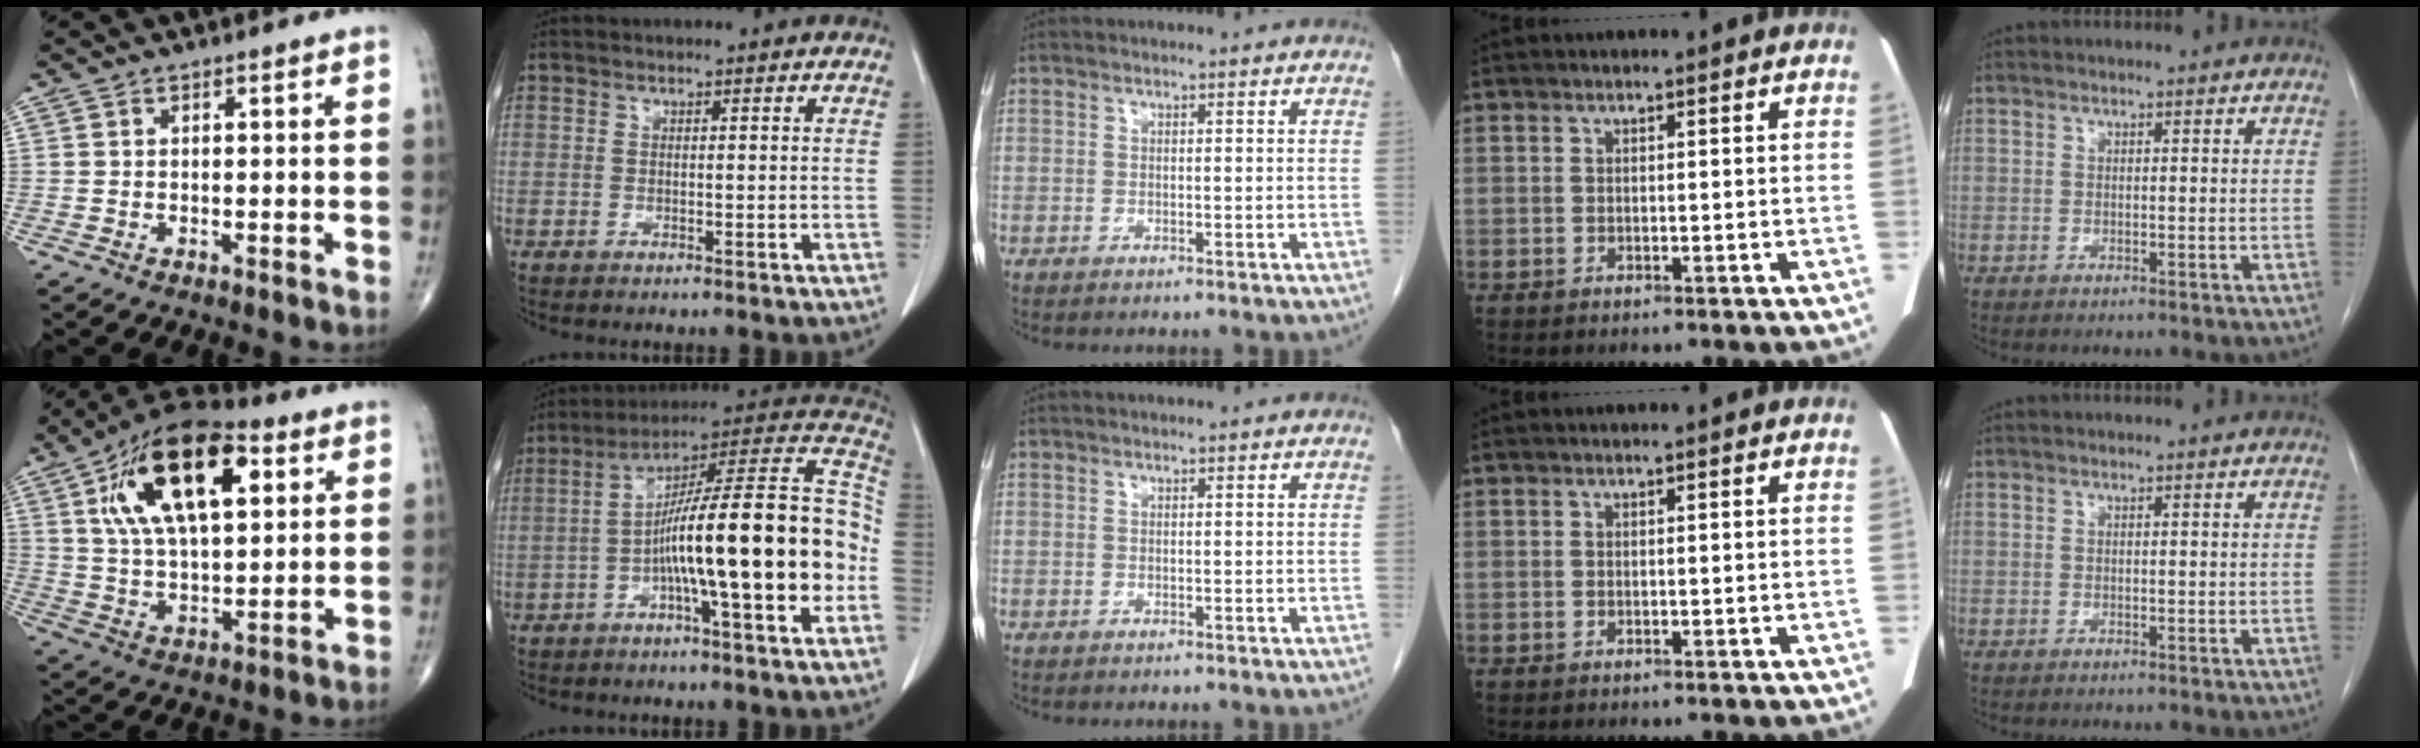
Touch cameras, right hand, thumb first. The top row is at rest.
{"thumb": {"total": 21.8, "force": [7.4, 10.4, 17.6], "torque": [-0.285, -0.003, 0.121]}, "index": {"total": 20.8, "force": [-4.1, 1.6, 20.3], "torque": [-0.277, 0.029, -0.063]}}